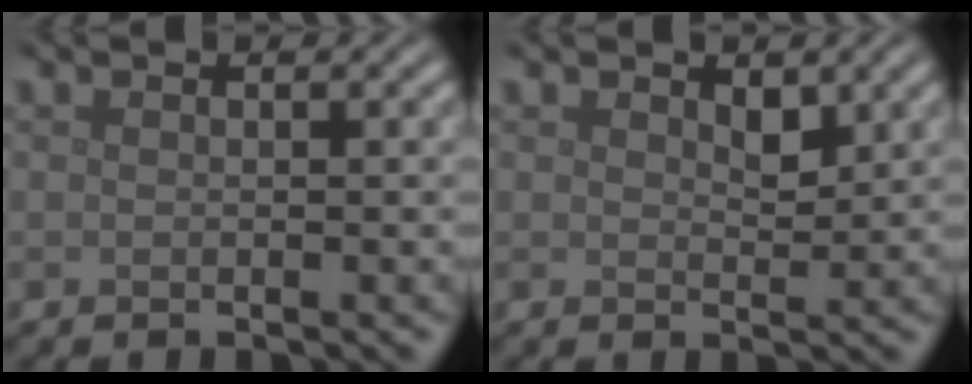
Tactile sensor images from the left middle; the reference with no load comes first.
{"total": 1.3, "force": [0.8, 0.6, 0.8], "torque": [-0.014, -0.003, 0.014]}